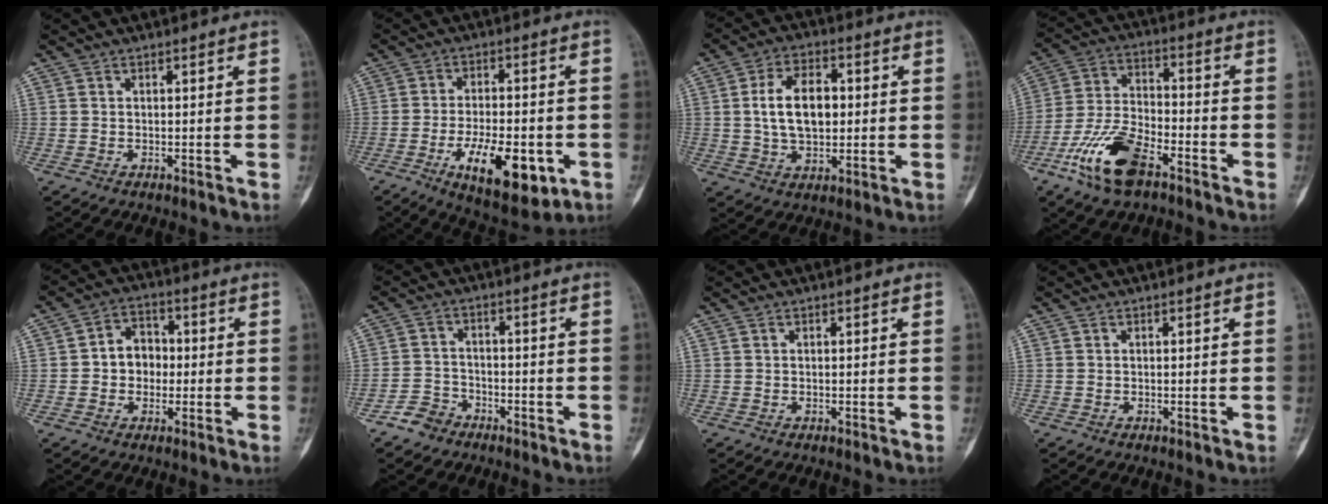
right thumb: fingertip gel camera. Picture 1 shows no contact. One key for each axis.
{"total": 14.6, "fx": -5.2, "fy": 6.1, "fz": 12.2, "tx": -0.173, "ty": 0.005, "tz": -0.073}
{"total": 11.3, "fx": 1.0, "fy": 6.9, "fz": 8.9, "tx": -0.139, "ty": 0.008, "tz": 0.020}
{"total": 13.6, "fx": -7.6, "fy": 6.0, "fz": 9.6, "tx": -0.194, "ty": 0.034, "tz": -0.148}
{"total": 7.0, "fx": -0.3, "fy": 5.8, "fz": 3.9, "tx": -0.026, "ty": 0.019, "tz": -0.015}
{"total": 4.6, "fx": -3.4, "fy": 3.1, "fz": 0.7, "tx": 0.004, "ty": 0.026, "tz": -0.065}
{"total": 0.0}
{"total": 0.0}